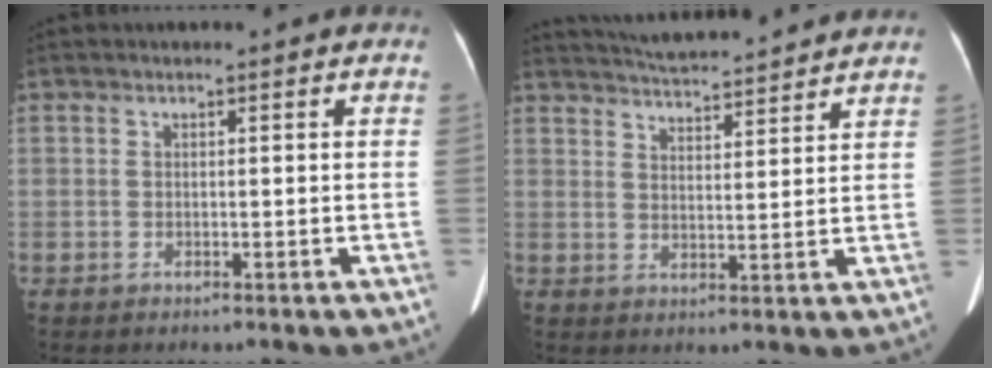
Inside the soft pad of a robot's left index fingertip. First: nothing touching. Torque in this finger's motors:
{"motor_torque": [1.08, -1.06, 0.24, 0.07]}